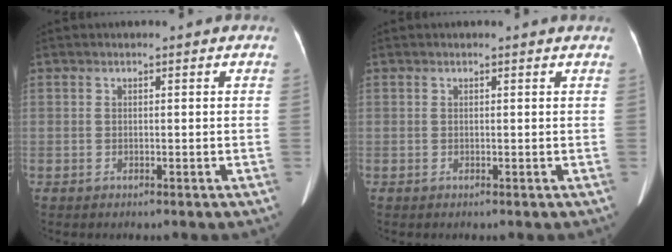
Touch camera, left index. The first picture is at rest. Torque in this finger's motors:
{"motor_torque": [0.25, -0.11, -0.03, 0.03]}